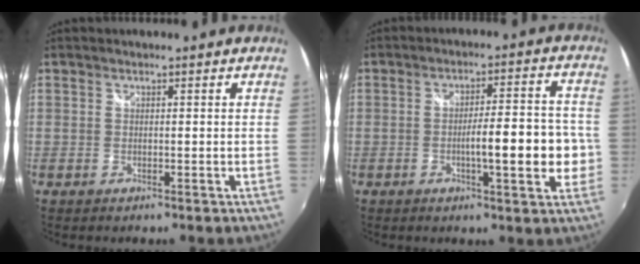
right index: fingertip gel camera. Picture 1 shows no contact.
{"total": 10.4, "force": [-2.5, 2.2, 9.9], "torque": [-0.152, -0.001, -0.031]}